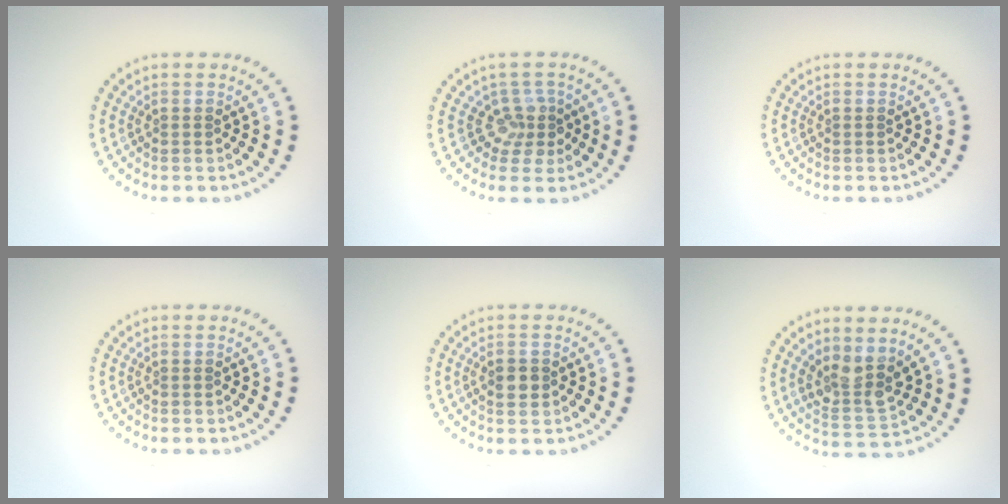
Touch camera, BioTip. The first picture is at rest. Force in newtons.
{"total": 2.4, "press": 1.7, "slide": 1.6}
{"total": 0.0}
{"total": 0.0}
{"total": 1.6, "press": 1.6, "slide": 0.1}
{"total": 3.6, "press": 3.2, "slide": 1.5}